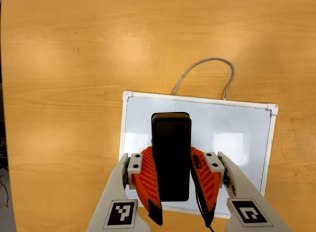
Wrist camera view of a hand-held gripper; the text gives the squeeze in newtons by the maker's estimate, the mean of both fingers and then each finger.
{"total": 8.7, "left": 7.5, "right": 10.0}